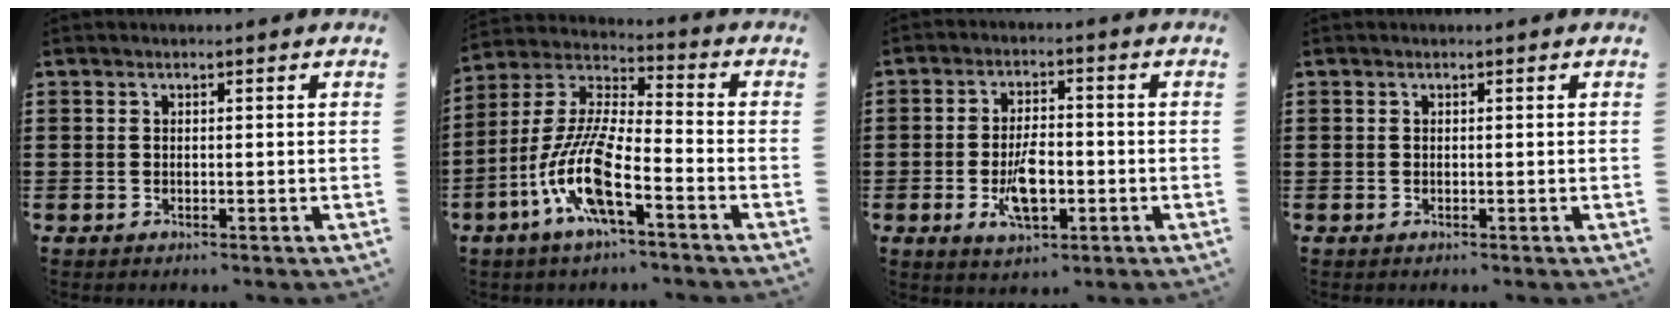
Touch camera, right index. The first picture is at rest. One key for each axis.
{"total": 11.7, "fx": -5.7, "fy": 2.4, "fz": 9.9, "tx": -0.234, "ty": -0.015, "tz": -0.117}
{"total": 6.7, "fx": -1.8, "fy": 3.0, "fz": 5.7, "tx": -0.115, "ty": 0.002, "tz": -0.035}
{"total": 0.0}